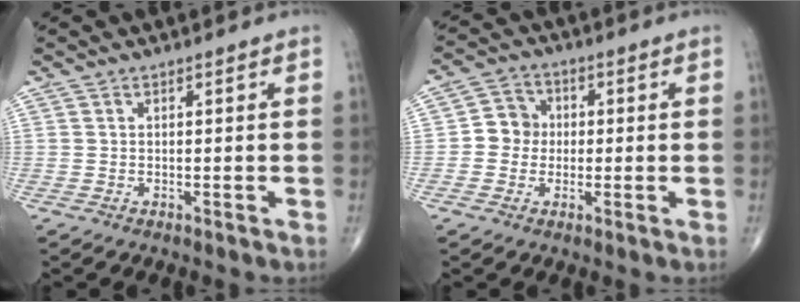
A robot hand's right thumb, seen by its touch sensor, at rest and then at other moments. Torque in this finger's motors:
{"motor_torque": [-0.25, 0.38, 0.37, -0.35, -0.02]}